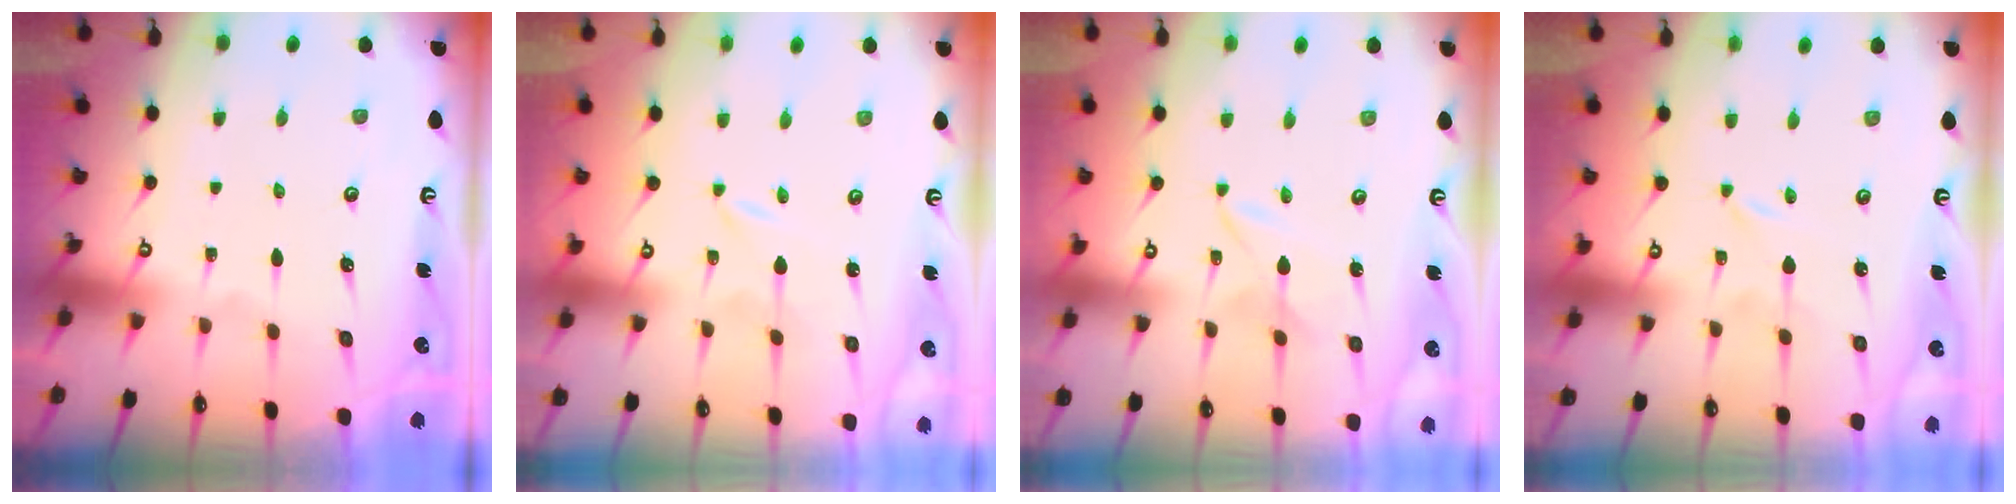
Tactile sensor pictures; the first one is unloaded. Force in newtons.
{"total": 0.0}
{"total": 2.3, "press": 2.3, "slide": 0.2}
{"total": 0.0}